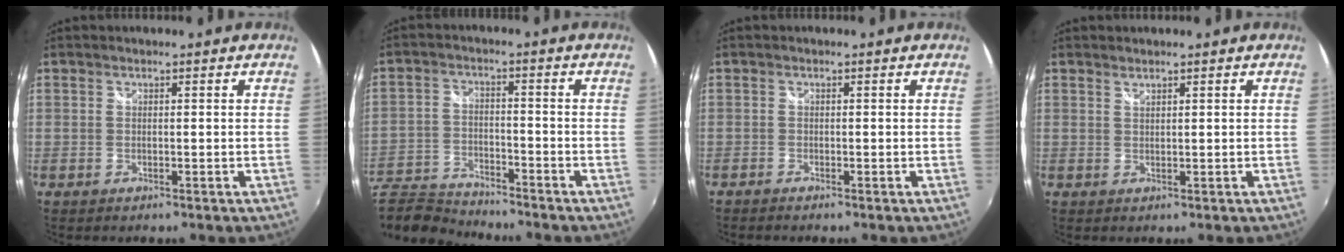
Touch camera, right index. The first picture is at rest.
{"total": 11.9, "force": [-10.9, 3.4, 3.5], "torque": [-0.102, -0.008, -0.202]}
{"total": 0.7, "force": [-0.7, 0.1, 0.1], "torque": [-0.004, -0.004, -0.016]}
{"total": 0.9, "force": [0.8, 0.0, 0.2], "torque": [-0.002, 0.001, 0.015]}